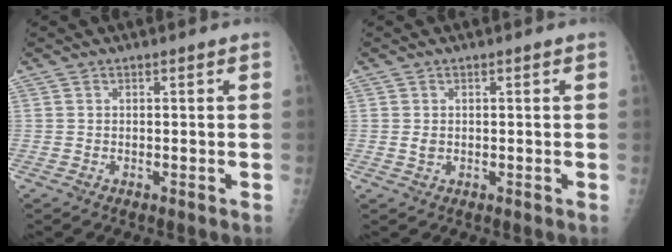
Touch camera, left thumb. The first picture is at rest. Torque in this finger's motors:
{"motor_torque": [-0.10, -0.10, 0.21, 0.06, -0.01]}